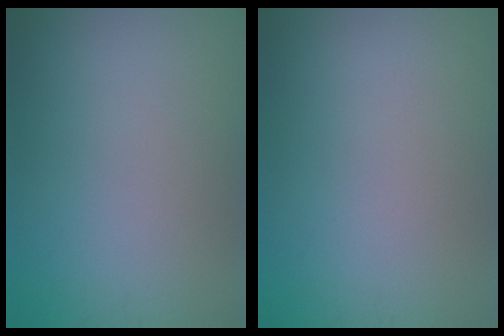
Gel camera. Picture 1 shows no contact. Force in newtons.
{"total": 0.0}